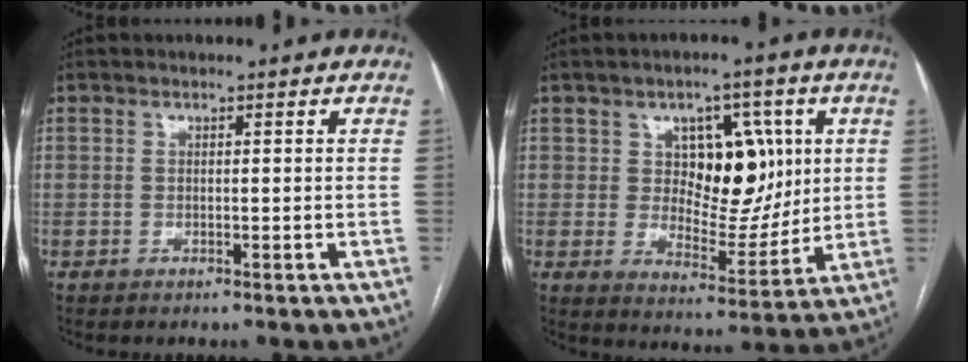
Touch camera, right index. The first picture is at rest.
{"total": 11.0, "force": [2.7, 6.3, 8.5], "torque": [-0.119, 0.013, 0.050]}